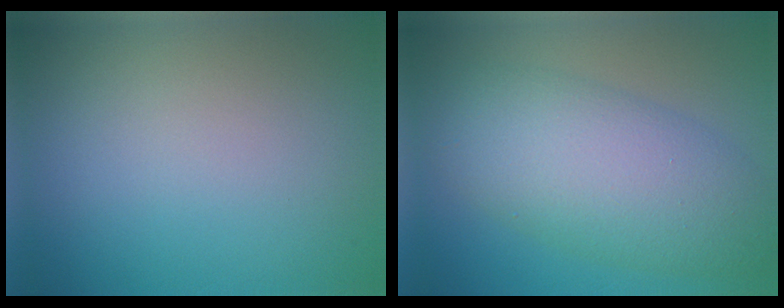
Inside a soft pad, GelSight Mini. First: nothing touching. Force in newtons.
{"total": 8.4, "press": 8.4, "slide": 0.4}